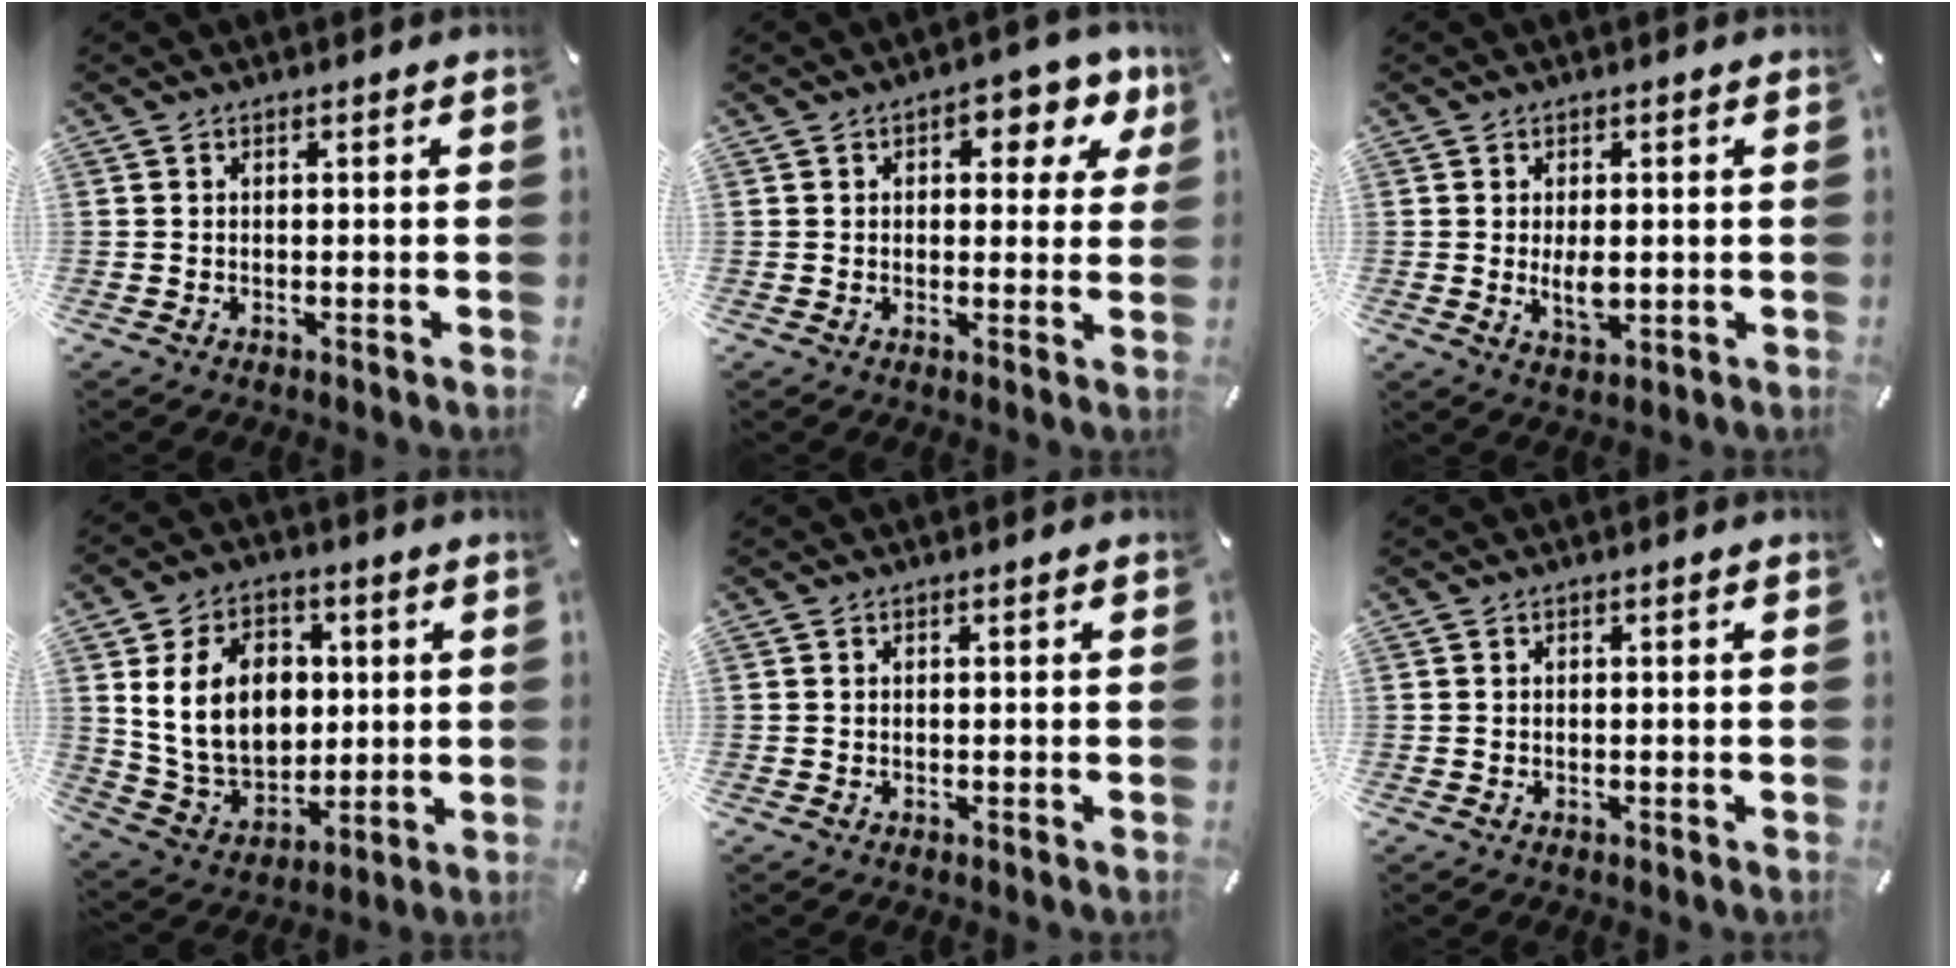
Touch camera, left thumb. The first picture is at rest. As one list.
[{"total": 7.3, "force": [2.9, 4.5, 5.0], "torque": [-0.051, -0.011, 0.041]}, {"total": 4.6, "force": [0.0, 2.5, 3.8], "torque": [-0.087, -0.009, -0.006]}, {"total": 15.5, "force": [2.7, 12.0, 9.4], "torque": [-0.195, 0.009, 0.052]}, {"total": 0.0}, {"total": 0.0}]